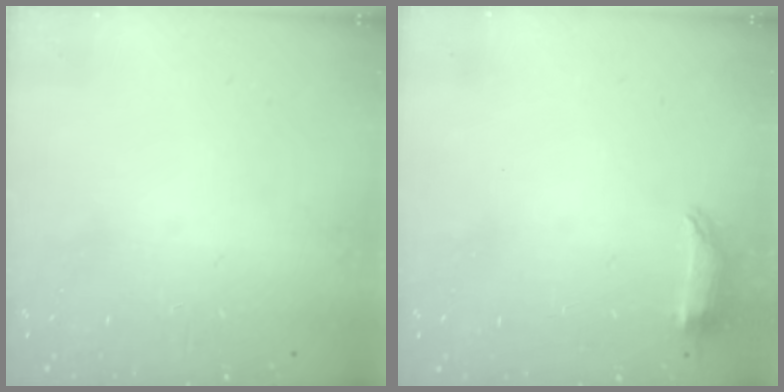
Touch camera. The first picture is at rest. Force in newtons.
{"total": 6.6, "press": 6.6, "slide": 0.9}